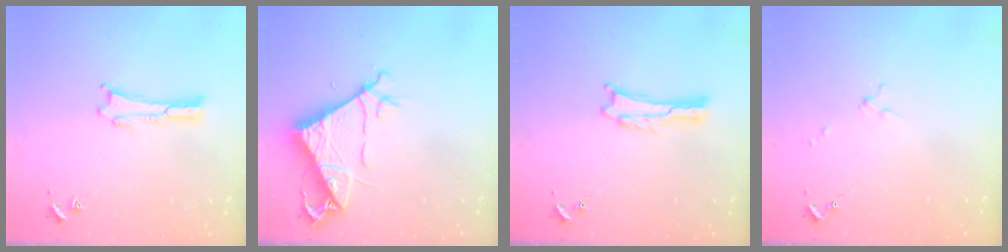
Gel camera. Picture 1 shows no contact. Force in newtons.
{"total": 8.1, "press": 8.1, "slide": 0.6}
{"total": 0.0}
{"total": 1.3, "press": 1.2, "slide": 0.1}